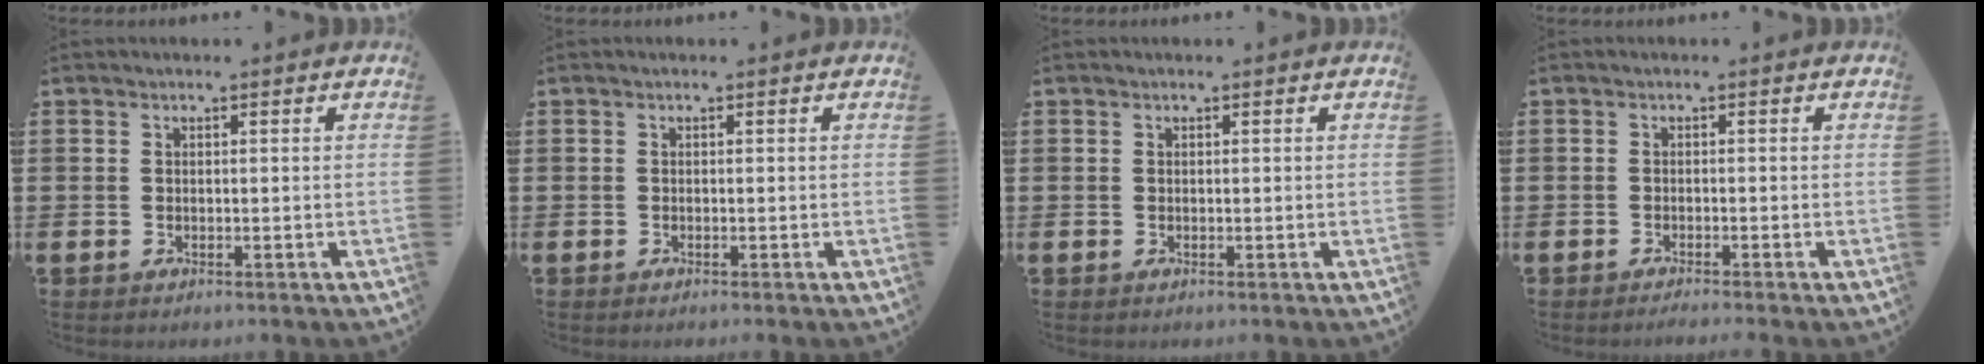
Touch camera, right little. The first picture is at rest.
{"total": 0.0}
{"total": 0.0}
{"total": 0.8, "force": [-0.7, -0.1, 0.3], "torque": [-0.004, -0.003, -0.014]}